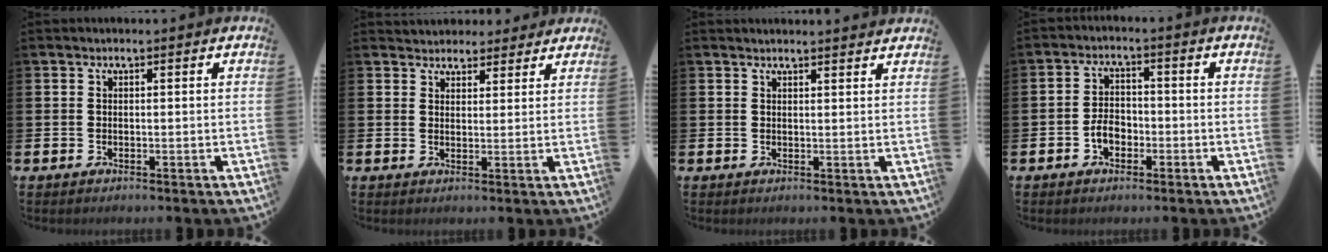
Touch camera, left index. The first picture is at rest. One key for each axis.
{"total": 3.5, "fx": 3.2, "fy": 1.4, "fz": -0.4, "tx": 0.007, "ty": -0.017, "tz": 0.056}
{"total": 1.6, "fx": 1.6, "fy": 0.0, "fz": 0.0, "tx": 0.010, "ty": -0.011, "tz": 0.025}
{"total": 3.2, "fx": -1.4, "fy": 2.2, "fz": 1.9, "tx": -0.023, "ty": -0.001, "tz": -0.033}